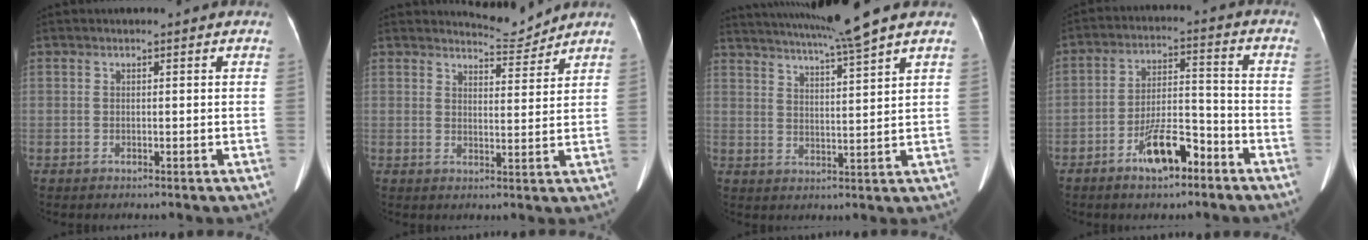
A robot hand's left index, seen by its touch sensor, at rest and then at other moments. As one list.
[{"total": 3.9, "force": [3.8, -0.2, -0.6], "torque": [0.001, -0.017, 0.061]}, {"total": 11.5, "force": [9.8, -1.9, 5.6], "torque": [-0.102, -0.005, 0.149]}, {"total": 8.9, "force": [-5.7, 2.7, 6.2], "torque": [-0.117, 0.010, -0.096]}]